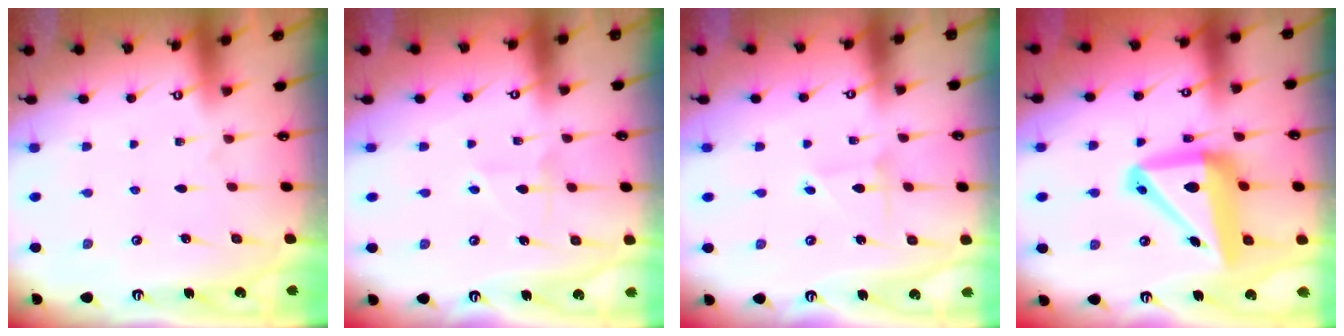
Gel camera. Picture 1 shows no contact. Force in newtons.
{"total": 4.2, "press": 4.1, "slide": 0.8}
{"total": 2.2, "press": 2.2, "slide": 0.1}
{"total": 15.6, "press": 15.5, "slide": 1.9}